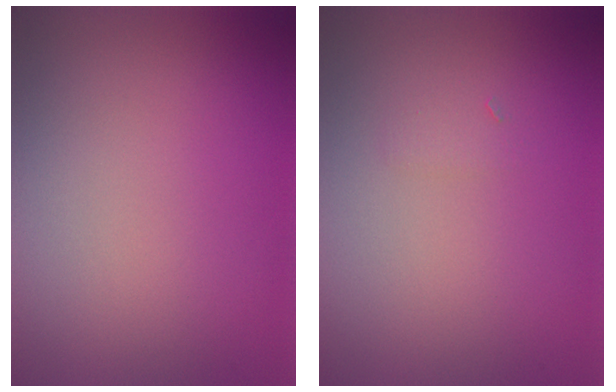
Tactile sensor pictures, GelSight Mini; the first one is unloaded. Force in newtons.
{"total": 0.6, "press": 0.6, "slide": 0.0}